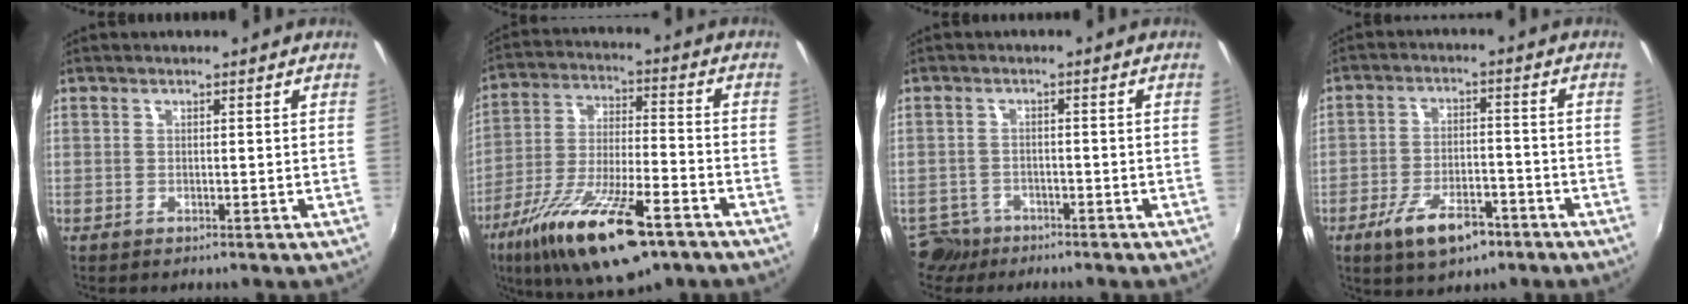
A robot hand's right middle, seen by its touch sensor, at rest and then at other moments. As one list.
[{"total": 20.4, "force": [-12.5, 6.1, 14.9], "torque": [-0.281, -0.046, -0.214]}, {"total": 5.4, "force": [-3.9, 3.6, 0.8], "torque": [-0.034, 0.005, -0.071]}, {"total": 10.2, "force": [-6.2, 4.5, 6.7], "torque": [-0.141, -0.007, -0.101]}]